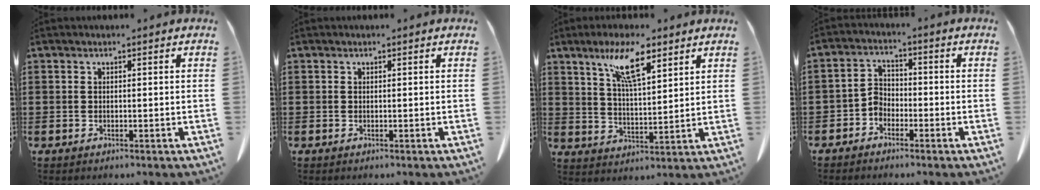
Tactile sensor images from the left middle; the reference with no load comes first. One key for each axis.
{"total": 0.0}
{"total": 9.2, "fx": 5.9, "fy": 2.3, "fz": 6.6, "tx": -0.135, "ty": -0.006, "tz": 0.101}
{"total": 3.2, "fx": -2.1, "fy": 2.1, "fz": 1.1, "tx": -0.034, "ty": 0.006, "tz": -0.047}